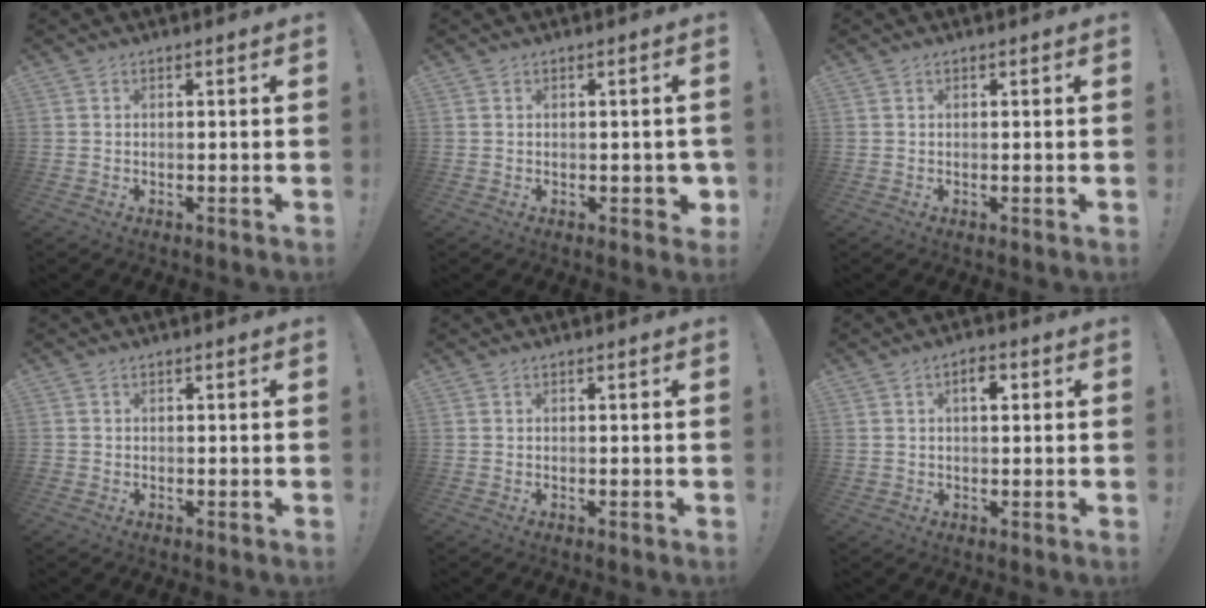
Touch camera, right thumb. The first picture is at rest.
{"total": 2.8, "force": [-0.5, 1.9, 2.0], "torque": [-0.015, 0.004, -0.007]}
{"total": 0.0}
{"total": 0.7, "force": [-0.3, 0.7, 0.0], "torque": [0.000, 0.002, -0.005]}
{"total": 0.0}
{"total": 4.4, "force": [1.5, 3.0, 2.8], "torque": [-0.030, -0.001, 0.020]}